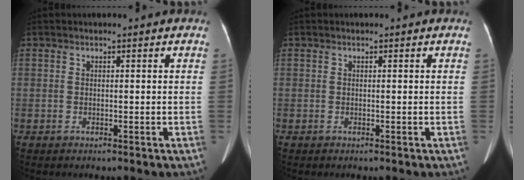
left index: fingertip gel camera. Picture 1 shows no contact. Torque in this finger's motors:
{"motor_torque": [0.22, 0.02, 0.06, 0.02]}